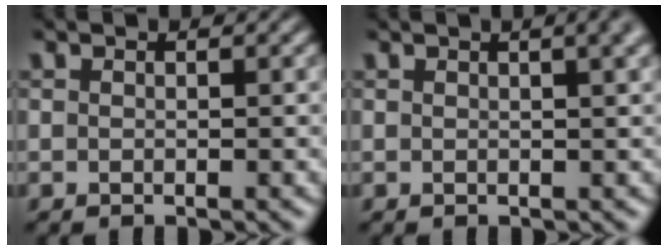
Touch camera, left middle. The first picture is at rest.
{"total": 4.3, "force": [2.0, 1.8, 3.3], "torque": [-0.013, 0.019, 0.001]}